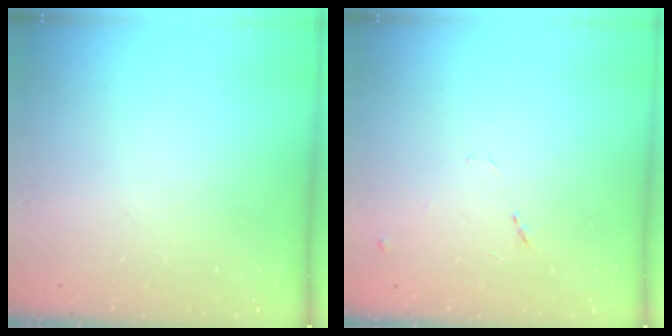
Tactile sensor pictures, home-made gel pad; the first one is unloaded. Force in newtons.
{"total": 7.6, "press": 7.6, "slide": 0.9}